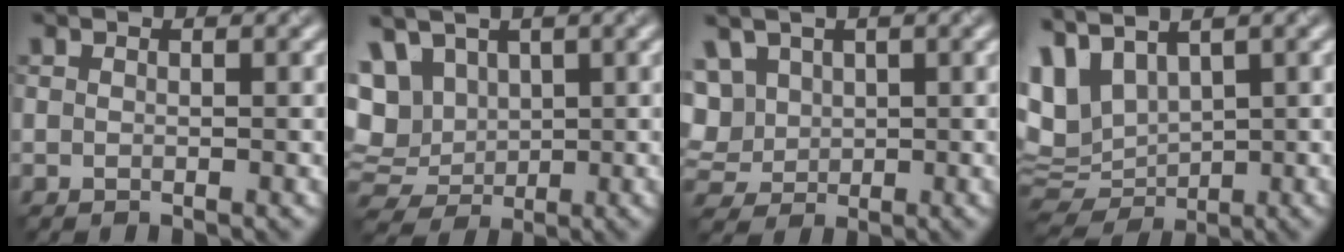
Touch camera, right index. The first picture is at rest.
{"total": 8.7, "force": [3.5, 6.2, 5.0], "torque": [-0.098, 0.023, 0.053]}
{"total": 6.9, "force": [2.7, 5.4, 3.3], "torque": [-0.092, 0.026, 0.046]}
{"total": 4.9, "force": [2.4, 2.7, 3.3], "torque": [-0.082, 0.000, 0.051]}